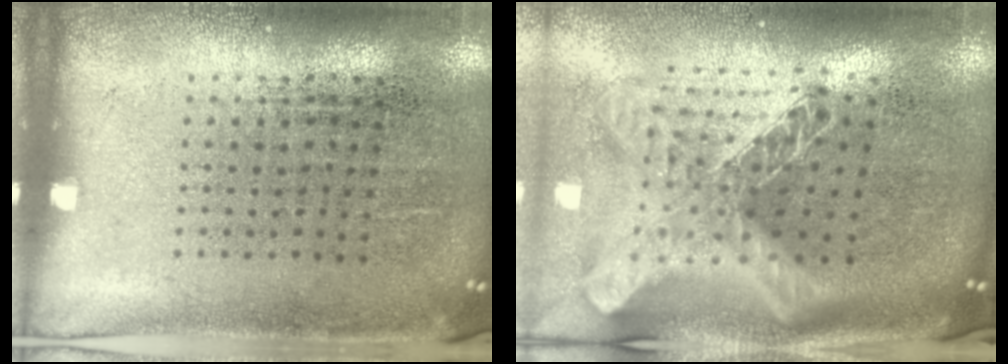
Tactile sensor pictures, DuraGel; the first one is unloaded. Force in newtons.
{"total": 2.9, "press": 2.0, "slide": 2.1}